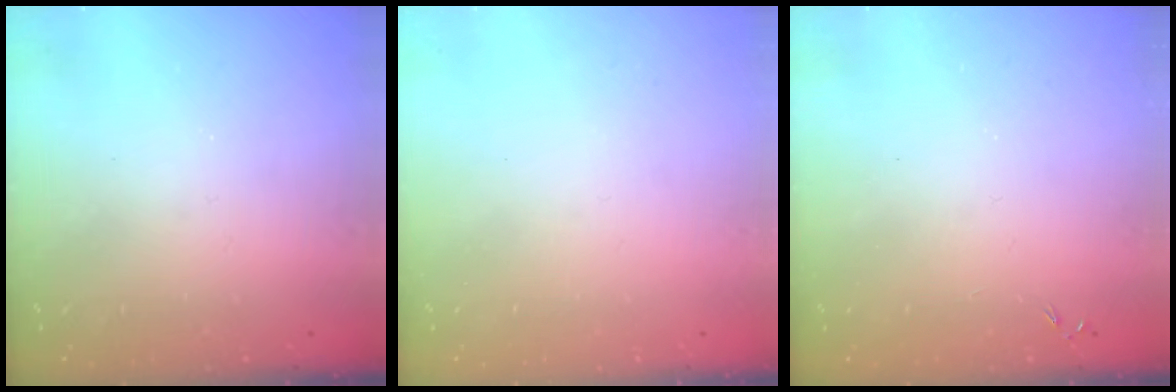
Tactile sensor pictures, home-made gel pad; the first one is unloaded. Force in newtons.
{"total": 0.0}
{"total": 0.0}